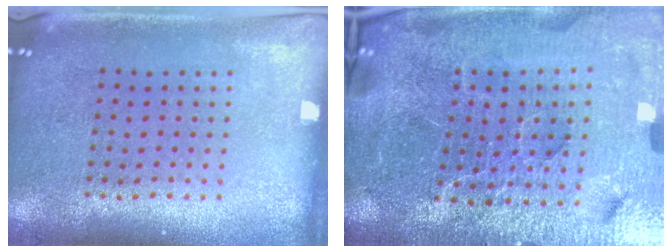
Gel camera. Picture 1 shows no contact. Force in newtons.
{"total": 7.0, "press": 6.1, "slide": 3.4}